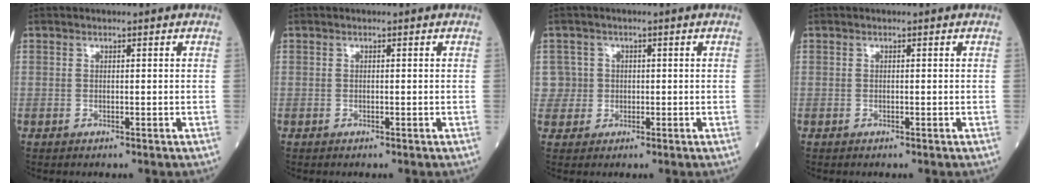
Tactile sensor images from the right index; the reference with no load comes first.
{"total": 0.0}
{"total": 4.6, "force": [0.4, 4.6, 0.0], "torque": [0.001, 0.020, 0.014]}
{"total": 0.0}